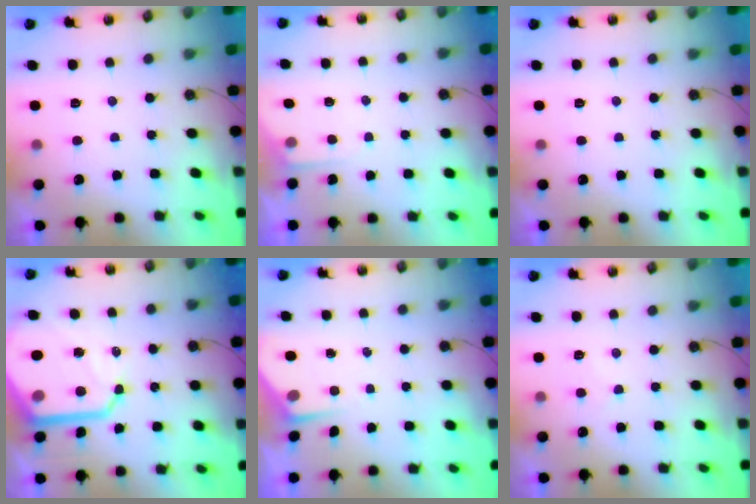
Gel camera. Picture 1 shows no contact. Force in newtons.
{"total": 3.7, "press": 3.7, "slide": 0.4}
{"total": 0.0}
{"total": 19.2, "press": 19.0, "slide": 2.1}
{"total": 2.5, "press": 2.5, "slide": 0.4}
{"total": 5.0, "press": 5.0, "slide": 0.8}